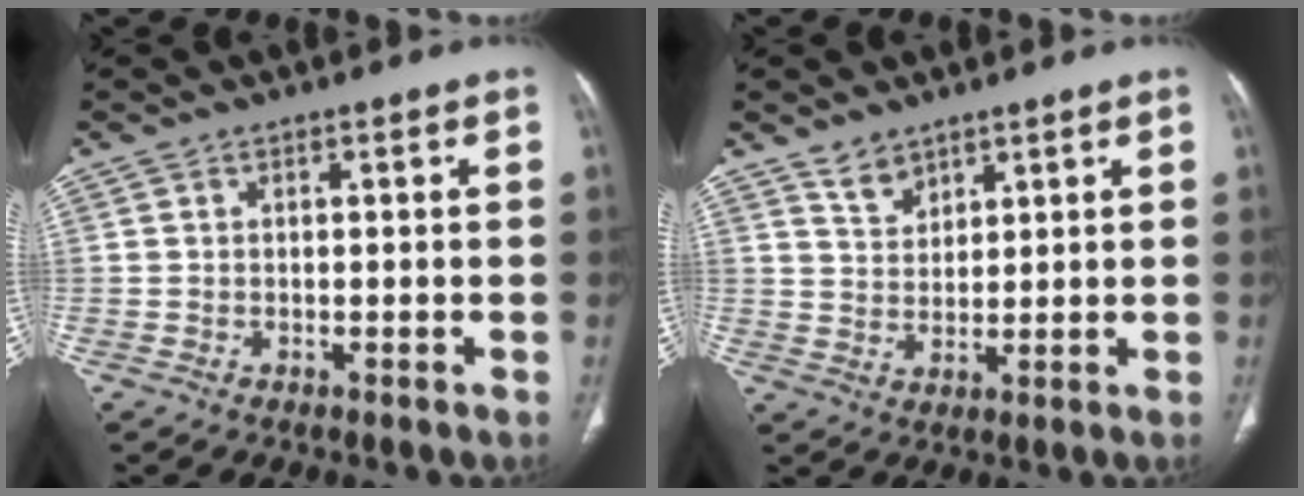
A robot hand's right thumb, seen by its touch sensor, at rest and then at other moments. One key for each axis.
{"total": 4.1, "fx": 3.2, "fy": 2.3, "fz": 1.1, "tx": -0.002, "ty": -0.025, "tz": 0.064}